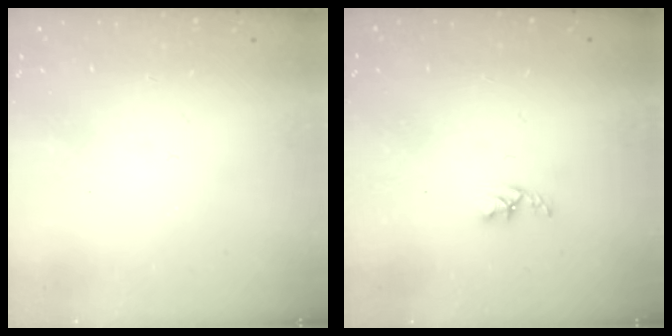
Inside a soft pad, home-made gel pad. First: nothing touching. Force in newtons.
{"total": 2.7, "press": 2.7, "slide": 0.5}